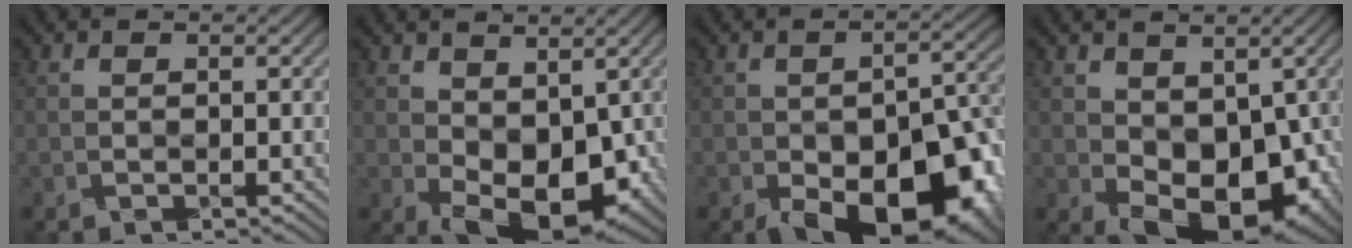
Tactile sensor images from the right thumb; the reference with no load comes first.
{"total": 8.2, "force": [-0.1, 5.0, 6.5], "torque": [-0.112, -0.014, -0.004]}
{"total": 14.7, "force": [-6.6, 8.0, 10.4], "torque": [-0.125, -0.040, -0.096]}
{"total": 9.4, "force": [-0.7, 6.0, 7.2], "torque": [-0.125, -0.024, -0.011]}